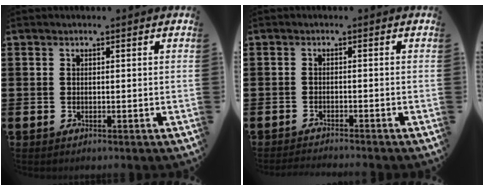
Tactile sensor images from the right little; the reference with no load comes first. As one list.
[{"total": 1.2, "force": [-1.1, -0.2, 0.1], "torque": [-0.002, 0.000, -0.023]}]